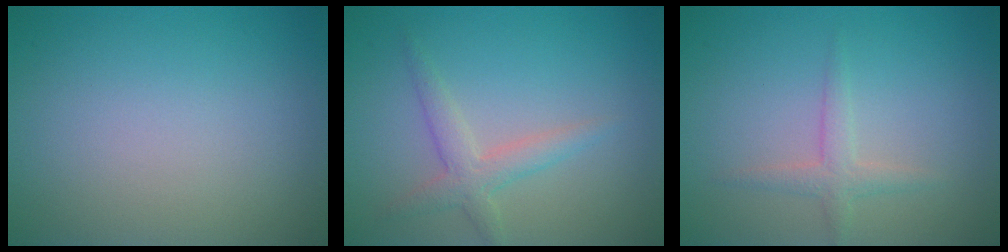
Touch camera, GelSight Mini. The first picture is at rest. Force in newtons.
{"total": 2.4, "press": 2.4, "slide": 0.1}
{"total": 1.7, "press": 1.7, "slide": 0.0}